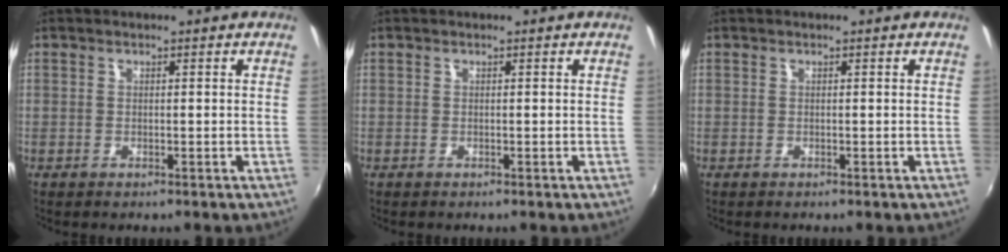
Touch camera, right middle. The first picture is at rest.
{"total": 0.0}
{"total": 0.0}